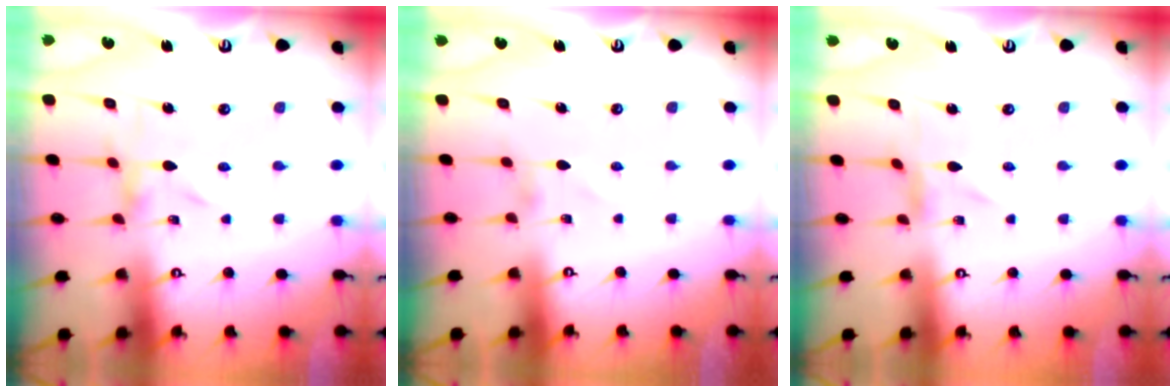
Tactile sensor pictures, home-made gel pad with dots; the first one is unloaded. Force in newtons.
{"total": 0.9, "press": 0.9, "slide": 0.1}
{"total": 0.0}